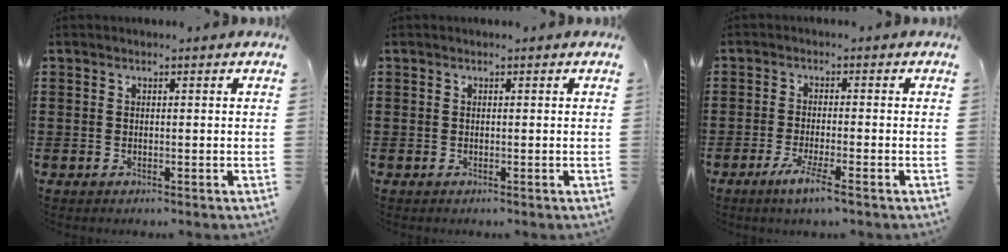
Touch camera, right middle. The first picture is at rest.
{"total": 0.0}
{"total": 3.9, "force": [-2.4, -0.1, 3.1], "torque": [-0.064, -0.010, -0.046]}